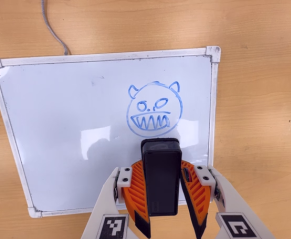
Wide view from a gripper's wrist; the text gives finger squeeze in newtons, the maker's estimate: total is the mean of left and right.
{"total": 8.1, "left": 7.4, "right": 8.8}